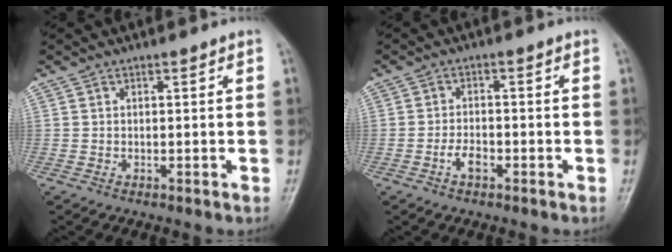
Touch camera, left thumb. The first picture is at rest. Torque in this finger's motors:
{"motor_torque": [-0.23, 0.33, 0.29, 0.21, 0.04]}